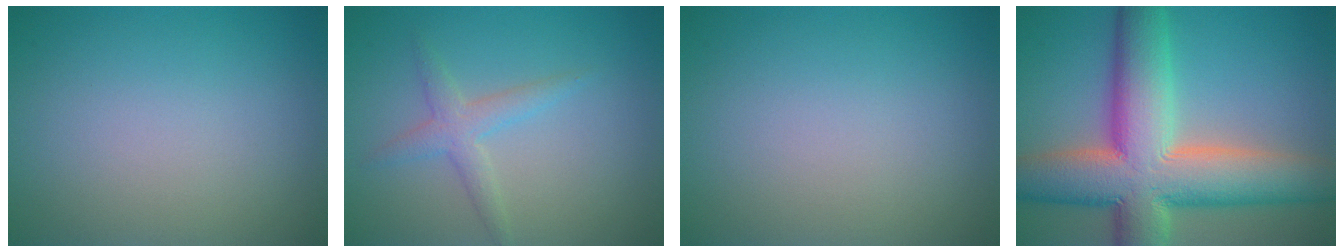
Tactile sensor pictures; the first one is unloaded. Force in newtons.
{"total": 2.2, "press": 2.2, "slide": 0.1}
{"total": 0.0}
{"total": 13.4, "press": 13.3, "slide": 1.3}